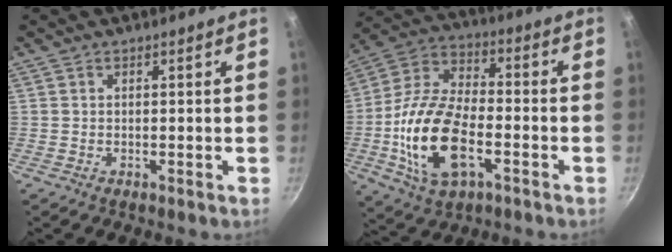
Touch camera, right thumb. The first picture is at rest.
{"total": 18.7, "force": [-5.0, 9.8, 15.1], "torque": [-0.289, 0.026, -0.102]}